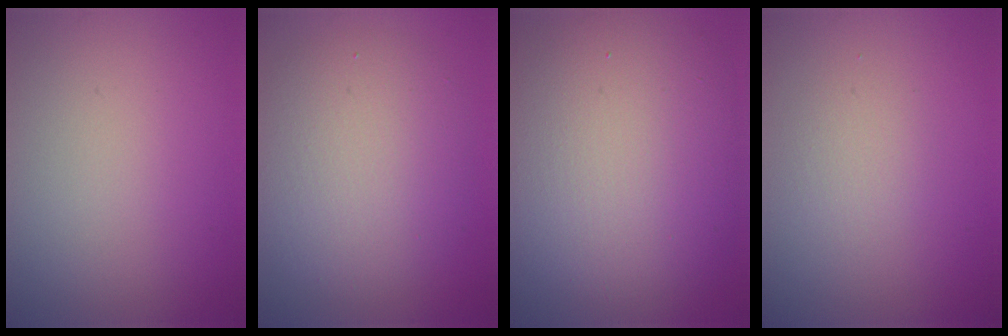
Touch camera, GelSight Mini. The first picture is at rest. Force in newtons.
{"total": 6.2, "press": 6.2, "slide": 0.3}
{"total": 13.1, "press": 13.0, "slide": 0.6}
{"total": 1.4, "press": 1.4, "slide": 0.1}